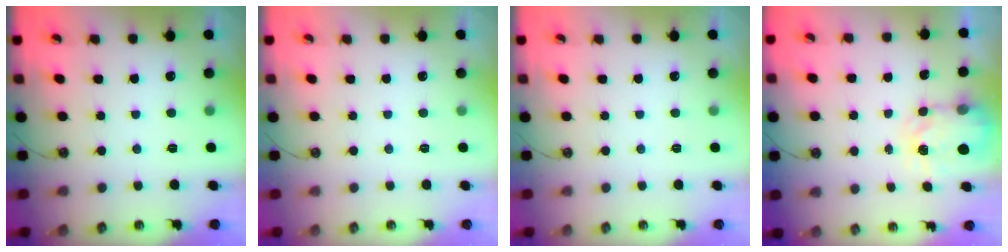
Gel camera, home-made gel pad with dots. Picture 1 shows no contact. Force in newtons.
{"total": 0.0}
{"total": 0.0}
{"total": 4.9, "press": 4.9, "slide": 0.1}